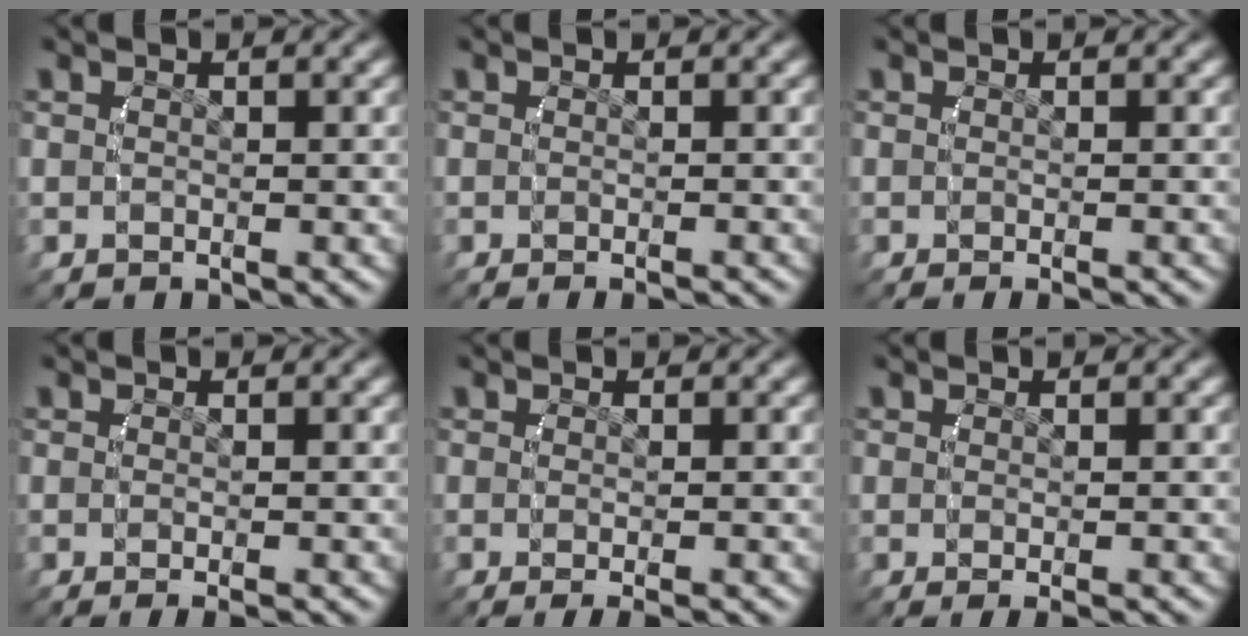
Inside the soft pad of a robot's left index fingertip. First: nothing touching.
{"total": 1.3, "force": [-1.1, 0.0, 0.6], "torque": [-0.007, -0.001, -0.015]}
{"total": 1.3, "force": [-1.1, 0.0, 0.7], "torque": [-0.009, 0.000, -0.014]}
{"total": 2.4, "force": [-1.9, 0.2, 1.5], "torque": [-0.016, -0.004, -0.024]}
{"total": 3.2, "force": [-2.4, 0.4, 2.2], "torque": [-0.028, -0.007, -0.028]}
{"total": 2.1, "force": [-1.4, 0.2, 1.6], "torque": [-0.020, -0.003, -0.016]}